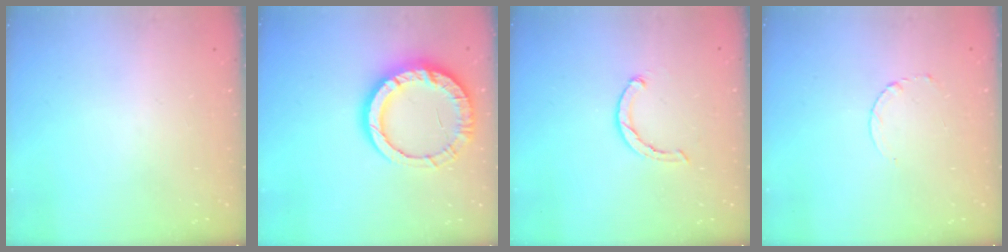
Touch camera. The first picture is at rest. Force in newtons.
{"total": 15.6, "press": 15.5, "slide": 1.4}
{"total": 1.8, "press": 1.8, "slide": 0.4}
{"total": 2.5, "press": 2.5, "slide": 0.3}